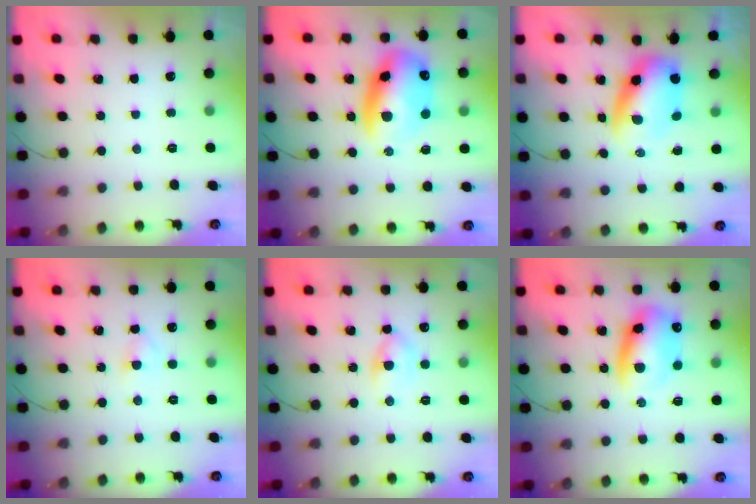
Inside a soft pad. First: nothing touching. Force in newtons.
{"total": 15.0, "press": 14.4, "slide": 3.9}
{"total": 7.0, "press": 6.8, "slide": 1.4}
{"total": 2.5, "press": 2.3, "slide": 1.0}
{"total": 5.9, "press": 5.8, "slide": 1.3}
{"total": 11.8, "press": 11.5, "slide": 2.7}